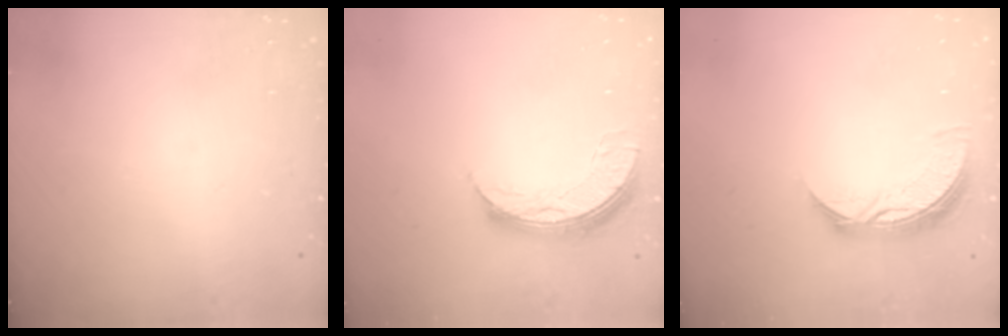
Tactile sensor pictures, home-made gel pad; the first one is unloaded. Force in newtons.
{"total": 7.9, "press": 7.8, "slide": 0.8}
{"total": 8.7, "press": 8.7, "slide": 0.3}